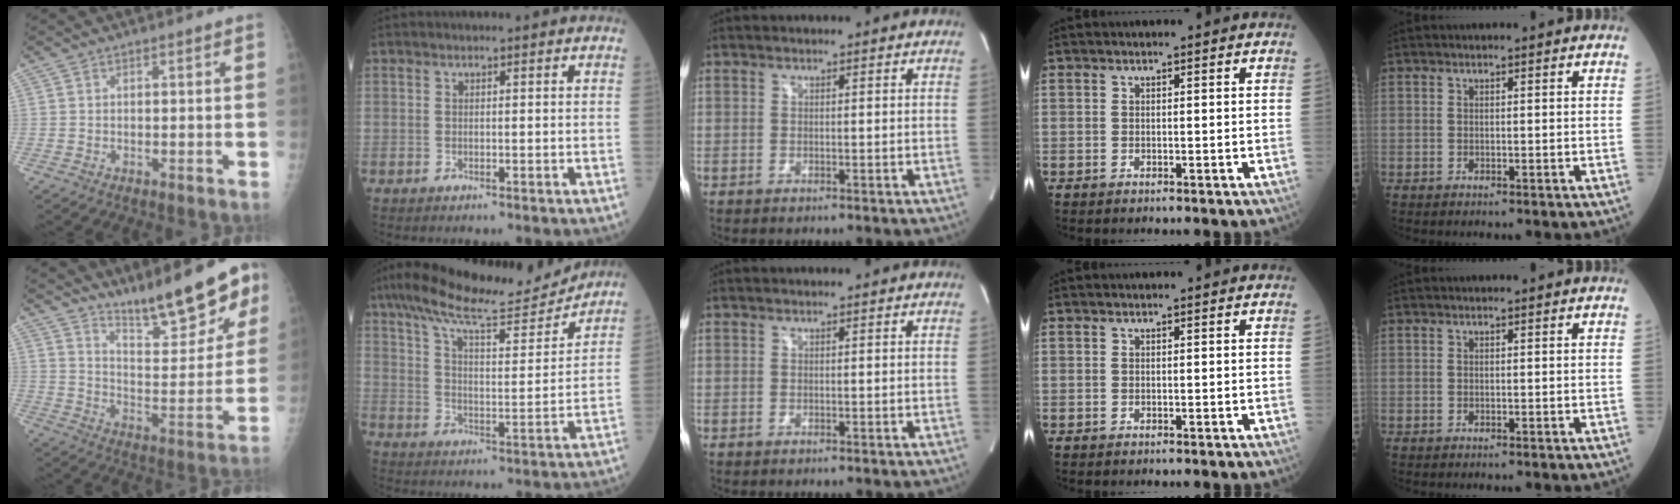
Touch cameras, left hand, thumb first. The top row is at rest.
{"thumb": {"total": 16.7, "force": [11.9, 4.2, 10.9], "torque": [-0.115, -0.074, 0.194]}, "index": {"total": 15.8, "force": [13.9, 1.7, 7.3], "torque": [-0.132, 0.003, 0.216]}}